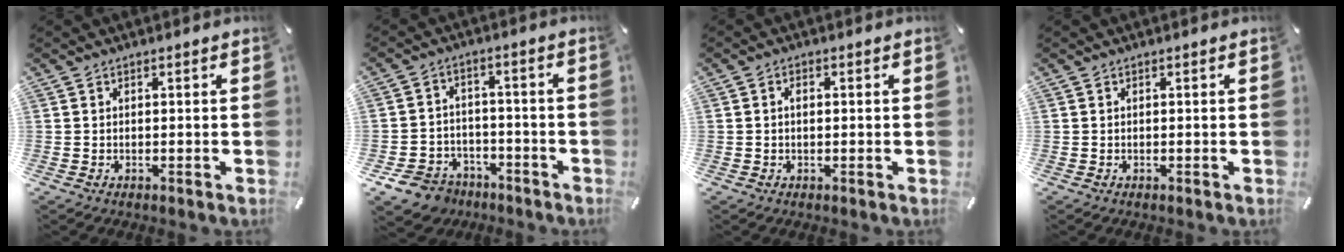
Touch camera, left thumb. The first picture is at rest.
{"total": 8.3, "force": [-5.4, 5.9, 2.1], "torque": [-0.048, 0.038, -0.100]}
{"total": 1.4, "force": [0.1, 0.8, 1.1], "torque": [-0.023, 0.004, -0.001]}
{"total": 0.0}